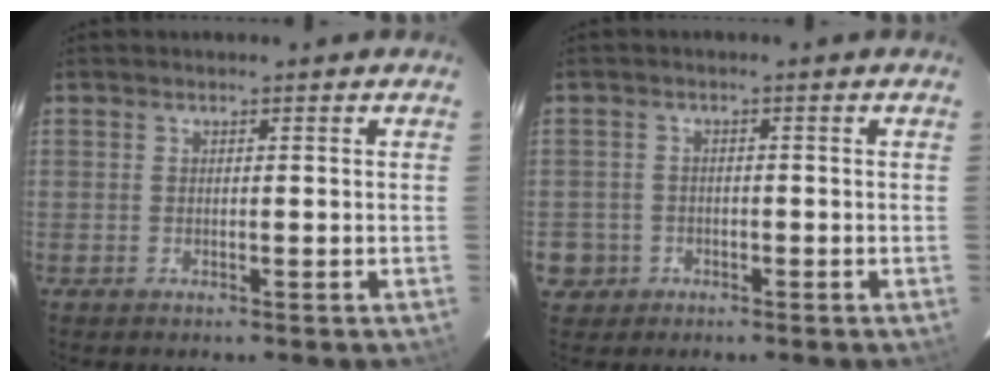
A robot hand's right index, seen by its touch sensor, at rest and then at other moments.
{"total": 4.7, "force": [-1.6, 4.4, 0.7], "torque": [-0.029, 0.020, -0.020]}